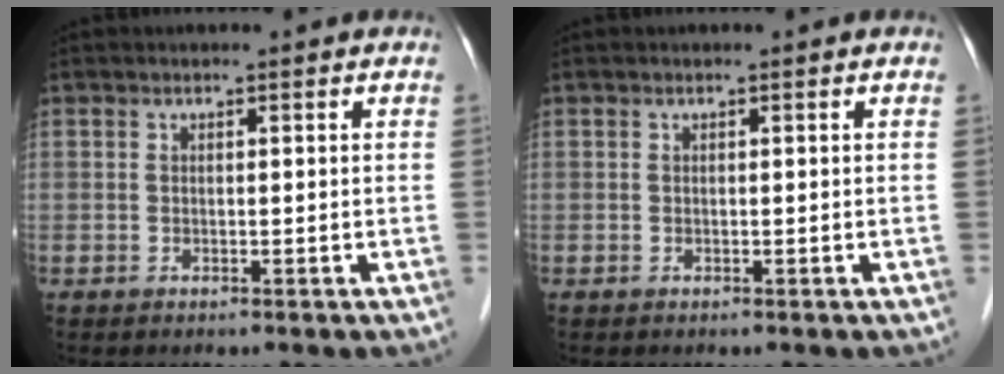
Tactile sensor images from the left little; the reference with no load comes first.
{"total": 0.0}